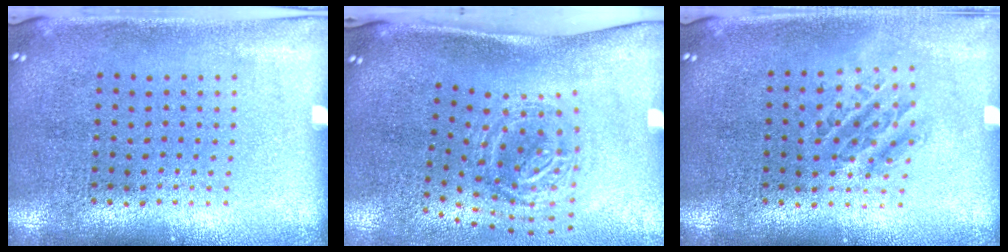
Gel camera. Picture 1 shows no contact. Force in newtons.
{"total": 1.8, "press": 1.2, "slide": 1.3}
{"total": 1.2, "press": 1.0, "slide": 0.5}